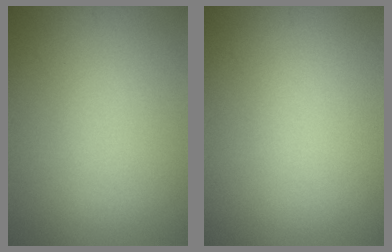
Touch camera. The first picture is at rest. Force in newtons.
{"total": 0.0}